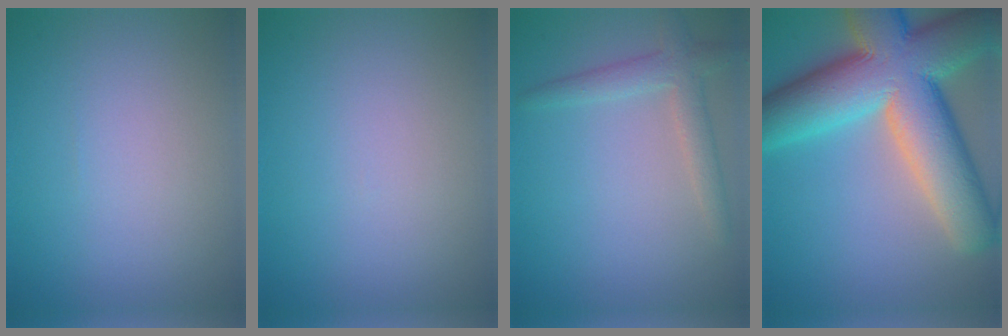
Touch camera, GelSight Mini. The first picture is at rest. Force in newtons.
{"total": 0.0}
{"total": 2.7, "press": 2.7, "slide": 0.1}
{"total": 15.1, "press": 15.1, "slide": 0.9}